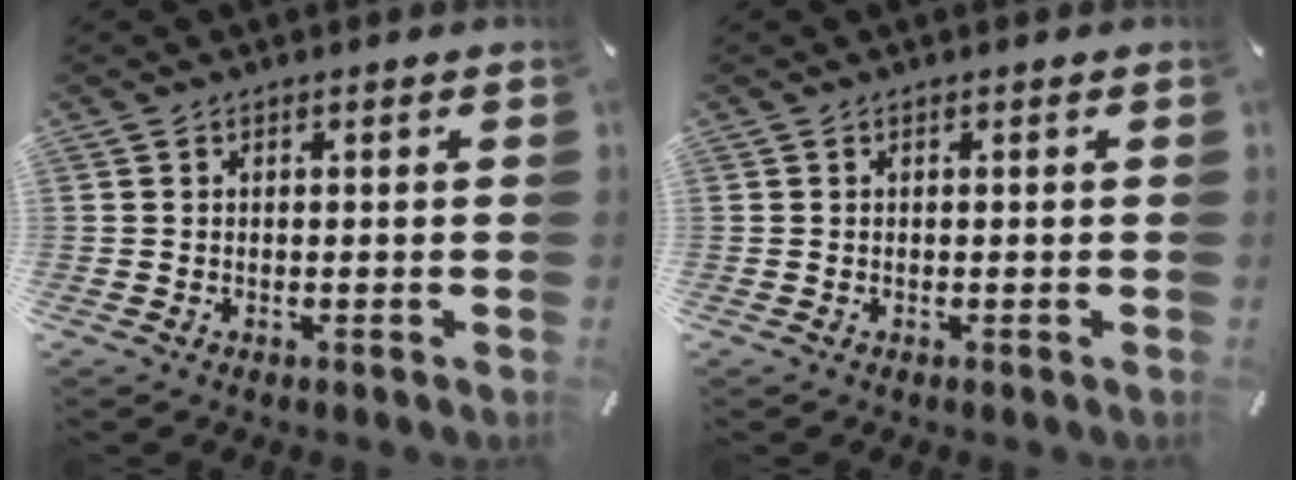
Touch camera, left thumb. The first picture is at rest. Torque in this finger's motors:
{"motor_torque": [0.00, 0.00, -0.03, 0.00, 0.00]}